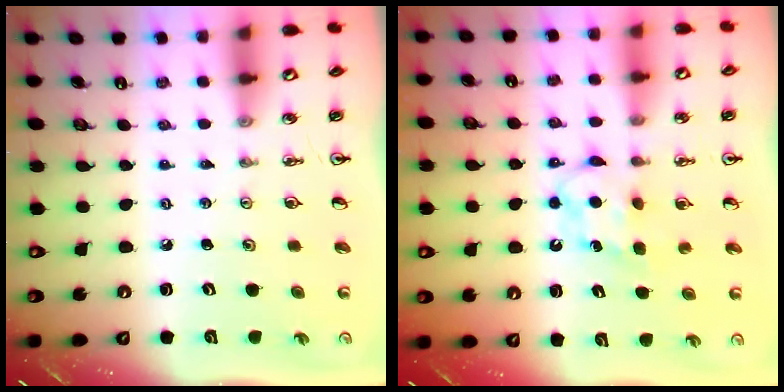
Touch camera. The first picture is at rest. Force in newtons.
{"total": 6.9, "press": 6.8, "slide": 0.4}